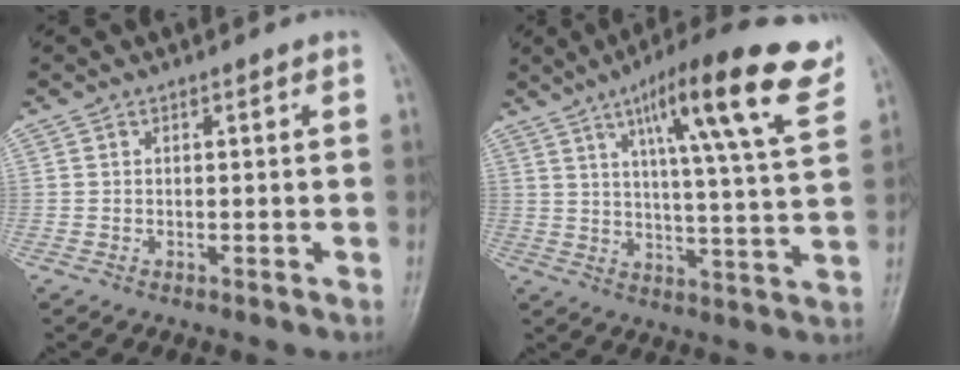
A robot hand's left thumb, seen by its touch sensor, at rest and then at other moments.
{"total": 20.0, "force": [10.6, 3.1, 16.7], "torque": [-0.227, -0.029, 0.153]}